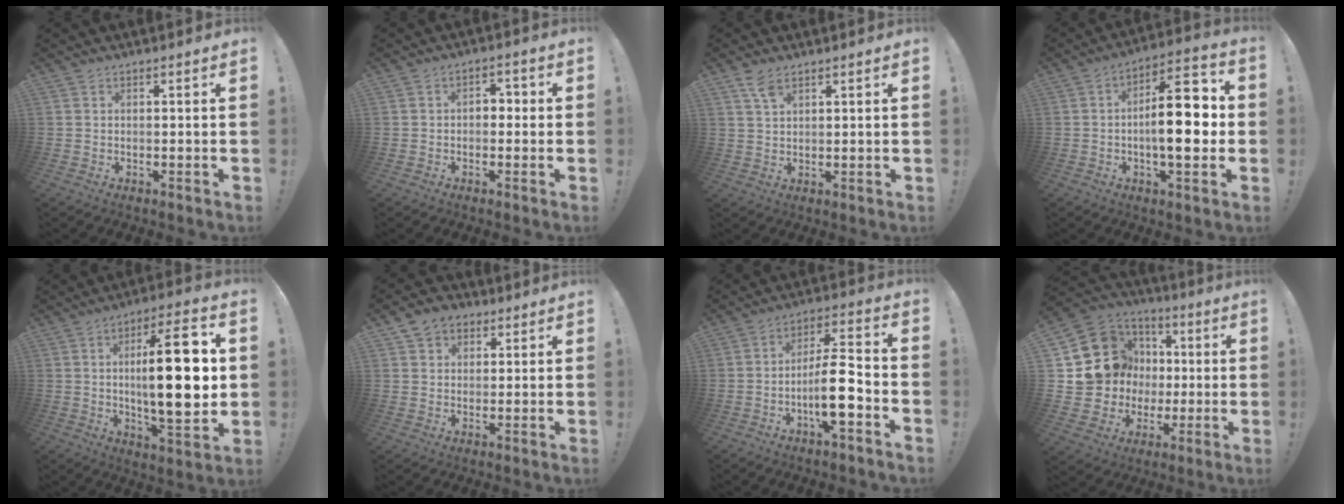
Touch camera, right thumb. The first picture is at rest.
{"total": 3.9, "force": [-0.4, 2.9, 2.6], "torque": [-0.035, 0.006, -0.011]}
{"total": 4.6, "force": [3.0, 1.9, 2.8], "torque": [-0.047, -0.016, 0.054]}
{"total": 16.5, "force": [-1.4, 6.6, 15.1], "torque": [-0.219, 0.007, -0.030]}
{"total": 21.4, "force": [1.7, 6.7, 20.2], "torque": [-0.316, -0.008, 0.016]}
{"total": 6.2, "force": [3.1, 5.1, 1.7], "torque": [-0.029, -0.008, 0.062]}
{"total": 13.3, "force": [-4.6, 3.9, 11.9], "torque": [-0.211, 0.019, -0.080]}
{"total": 15.3, "force": [1.6, 14.5, 4.9], "torque": [-0.061, -0.005, 0.069]}